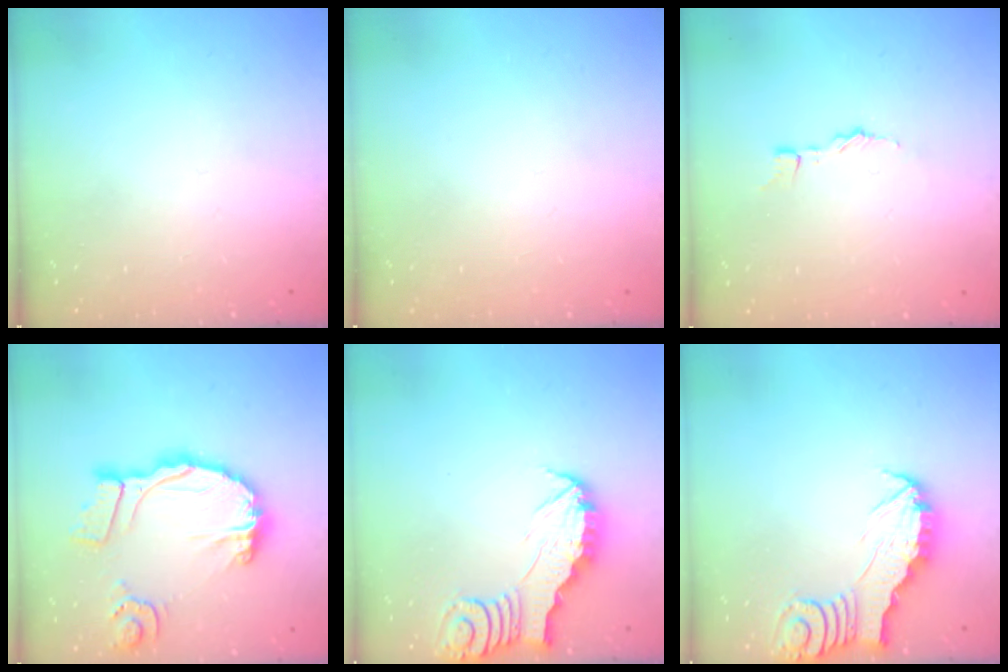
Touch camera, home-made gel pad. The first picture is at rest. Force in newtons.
{"total": 0.0}
{"total": 1.6, "press": 1.6, "slide": 0.1}
{"total": 18.2, "press": 18.1, "slide": 2.0}
{"total": 3.2, "press": 3.1, "slide": 0.4}
{"total": 2.9, "press": 2.9, "slide": 0.3}